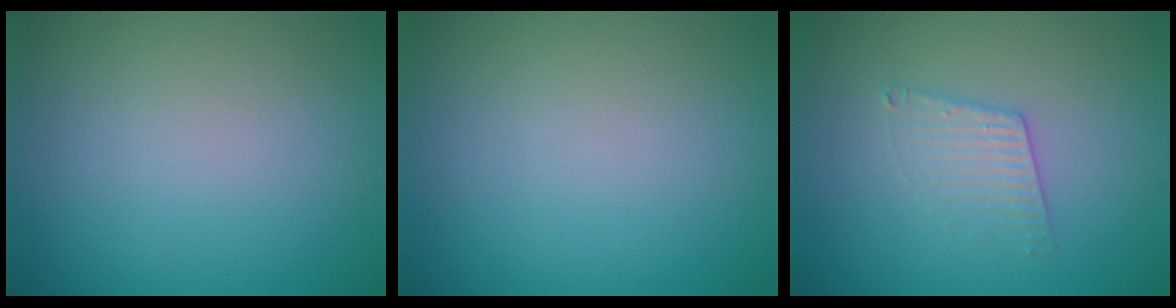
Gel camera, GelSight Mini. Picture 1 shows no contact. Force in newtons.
{"total": 0.0}
{"total": 2.1, "press": 2.1, "slide": 0.3}